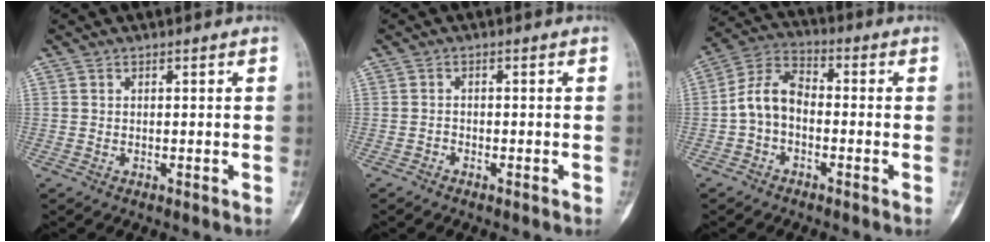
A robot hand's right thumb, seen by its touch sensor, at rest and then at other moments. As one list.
[{"total": 0.8, "force": [-0.7, 0.4, 0.2], "torque": [-0.006, 0.002, -0.018]}, {"total": 8.1, "force": [-1.5, 5.4, 5.9], "torque": [-0.107, 0.033, -0.044]}]